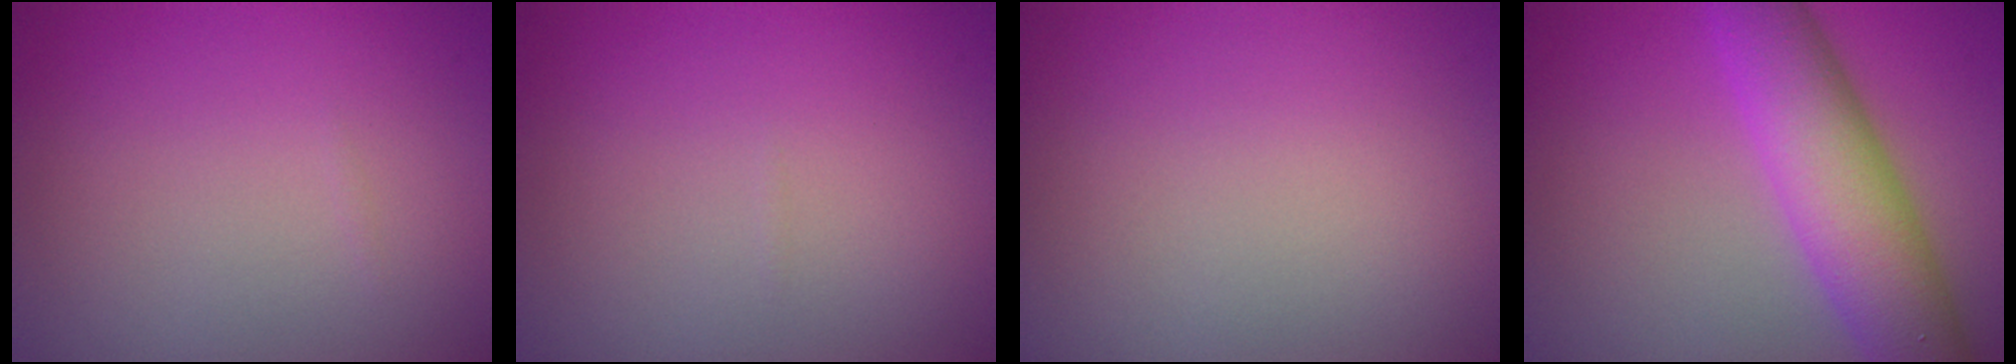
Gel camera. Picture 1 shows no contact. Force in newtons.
{"total": 0.0}
{"total": 0.0}
{"total": 6.8, "press": 6.8, "slide": 0.1}